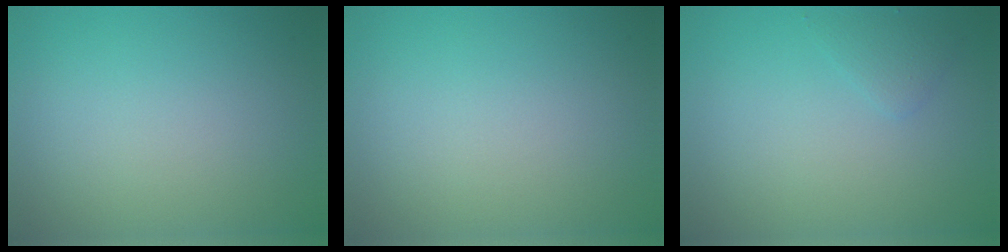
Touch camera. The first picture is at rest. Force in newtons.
{"total": 0.0}
{"total": 1.0, "press": 1.0, "slide": 0.1}